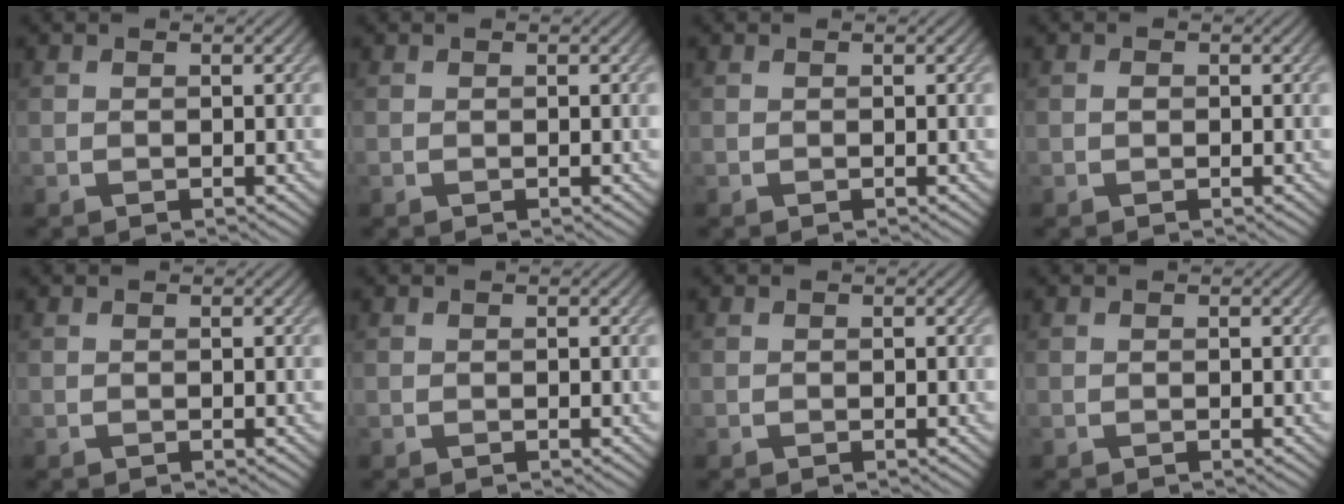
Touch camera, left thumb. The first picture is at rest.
{"total": 0.0}
{"total": 0.0}
{"total": 0.6, "force": [-0.1, 0.5, 0.4], "torque": [-0.007, -0.001, -0.003]}
{"total": 0.0}
{"total": 0.0}
{"total": 0.0}
{"total": 0.0}